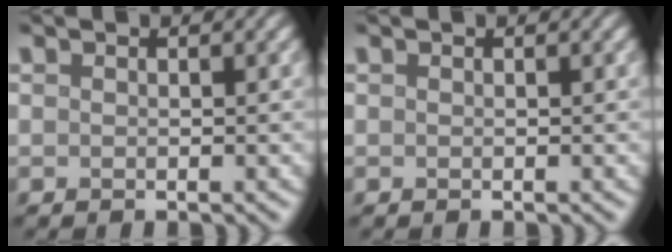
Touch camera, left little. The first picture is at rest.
{"total": 0.0}